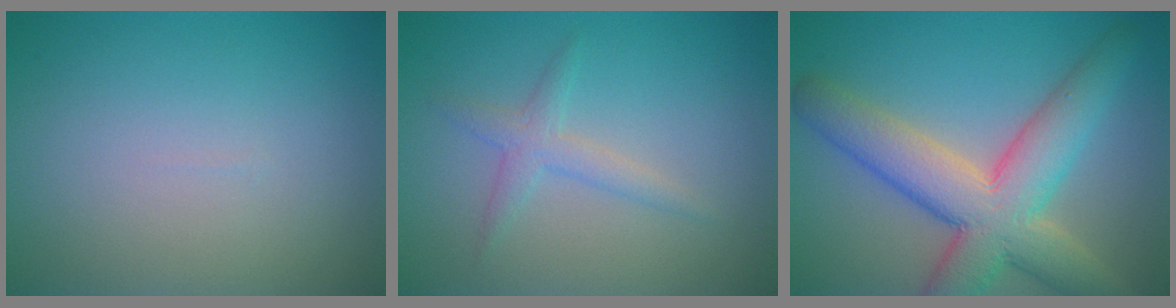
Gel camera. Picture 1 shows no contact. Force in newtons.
{"total": 1.9, "press": 1.9, "slide": 0.1}
{"total": 9.0, "press": 8.9, "slide": 0.8}